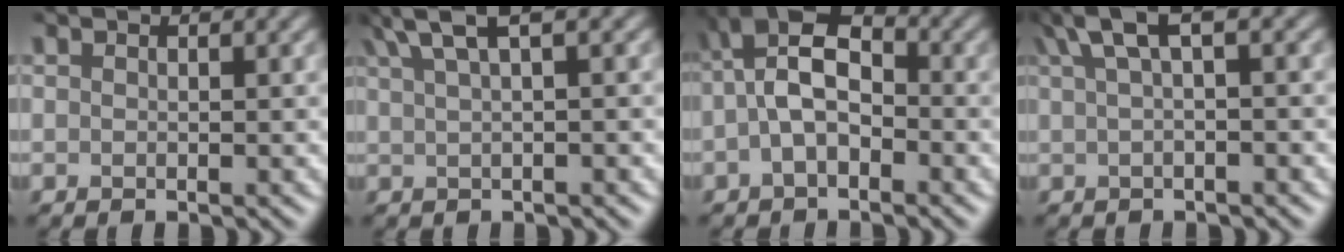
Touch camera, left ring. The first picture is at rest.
{"total": 3.3, "force": [2.2, 0.2, 2.4], "torque": [-0.040, 0.015, 0.043]}
{"total": 5.3, "force": [-0.8, 3.1, 4.2], "torque": [-0.084, 0.016, -0.026]}
{"total": 3.3, "force": [1.5, 0.5, 2.9], "torque": [-0.048, 0.012, 0.027]}